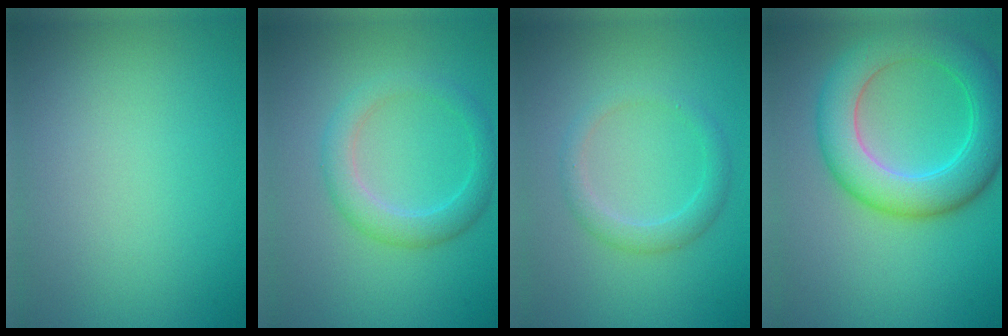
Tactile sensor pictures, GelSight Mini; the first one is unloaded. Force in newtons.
{"total": 3.0, "press": 3.0, "slide": 0.1}
{"total": 2.1, "press": 2.1, "slide": 0.1}
{"total": 7.6, "press": 7.6, "slide": 0.3}